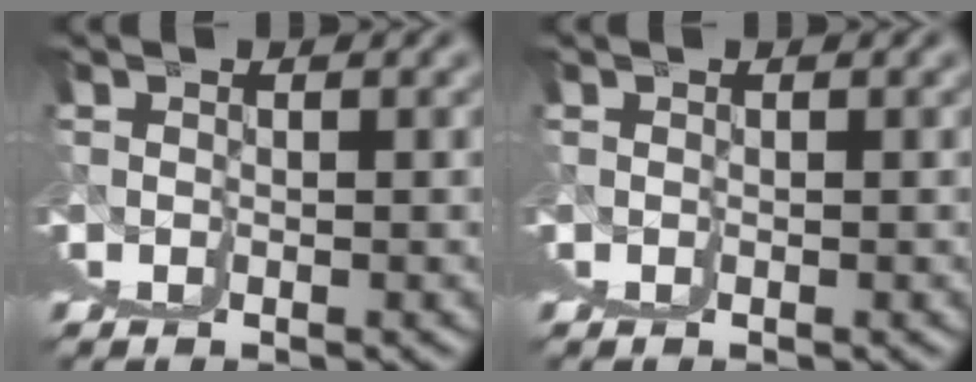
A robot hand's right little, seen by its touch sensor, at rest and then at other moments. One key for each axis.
{"total": 0.0}